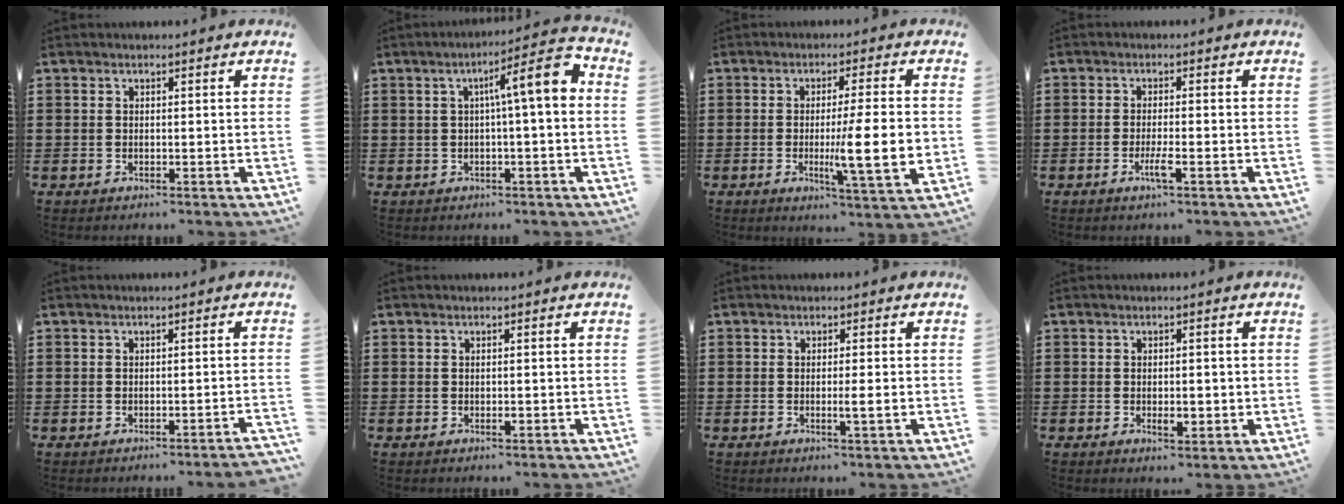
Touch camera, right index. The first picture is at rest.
{"total": 7.8, "force": [1.1, 0.9, 7.6], "torque": [-0.126, -0.004, 0.008]}
{"total": 10.2, "force": [-1.1, 1.1, 10.0], "torque": [-0.159, -0.017, -0.021]}
{"total": 3.0, "force": [-1.4, 0.2, 2.7], "torque": [-0.059, -0.008, -0.029]}
{"total": 0.9, "force": [-0.8, -0.1, 0.5], "torque": [-0.009, -0.002, -0.015]}
{"total": 0.9, "force": [-0.2, 0.2, 0.8], "torque": [-0.016, -0.005, -0.002]}
{"total": 2.1, "force": [-0.4, -0.1, 2.0], "torque": [-0.034, -0.006, -0.008]}
{"total": 2.4, "force": [-0.3, 1.1, 2.1], "torque": [-0.030, -0.001, -0.007]}